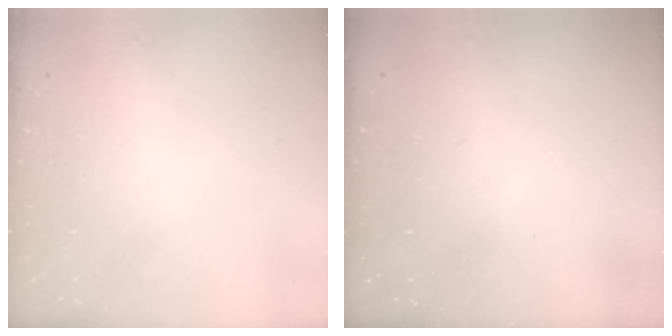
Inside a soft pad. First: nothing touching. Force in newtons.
{"total": 3.1, "press": 3.1, "slide": 0.1}